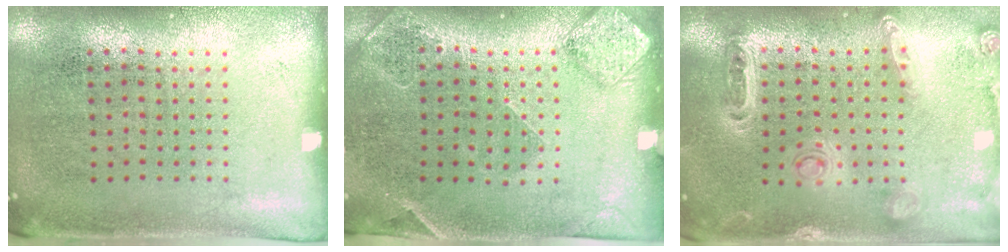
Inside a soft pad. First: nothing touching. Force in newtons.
{"total": 1.5, "press": 1.5, "slide": 0.4}
{"total": 1.3, "press": 1.2, "slide": 0.4}